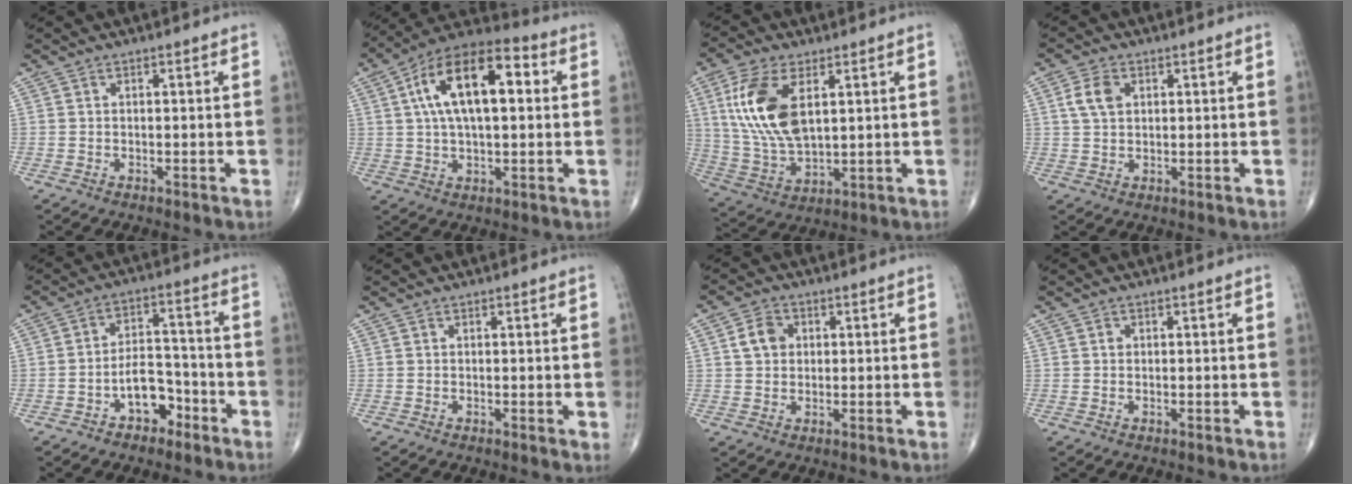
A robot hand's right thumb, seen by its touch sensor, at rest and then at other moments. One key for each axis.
{"total": 17.5, "fx": 3.7, "fy": 8.3, "fz": 15.0, "tx": -0.241, "ty": 0.028, "tz": 0.052}
{"total": 15.1, "fx": 4.4, "fy": 7.6, "fz": 12.3, "tx": -0.250, "ty": -0.014, "tz": 0.094}
{"total": 4.8, "fx": 1.5, "fy": 3.2, "fz": 3.2, "tx": -0.060, "ty": 0.001, "tz": 0.027}
{"total": 7.6, "fx": -4.0, "fy": 4.7, "fz": 4.4, "tx": -0.046, "ty": 0.045, "tz": -0.066}
{"total": 0.7, "fx": 0.2, "fy": 0.2, "fz": 0.7, "tx": -0.011, "ty": -0.002, "tz": 0.000}
{"total": 4.7, "fx": 1.0, "fy": 3.8, "fz": 2.5, "tx": -0.035, "ty": 0.005, "tz": 0.014}
{"total": 0.5, "fx": 0.1, "fy": 0.5, "fz": 0.2, "tx": 0.000, "ty": 0.001, "tz": 0.001}